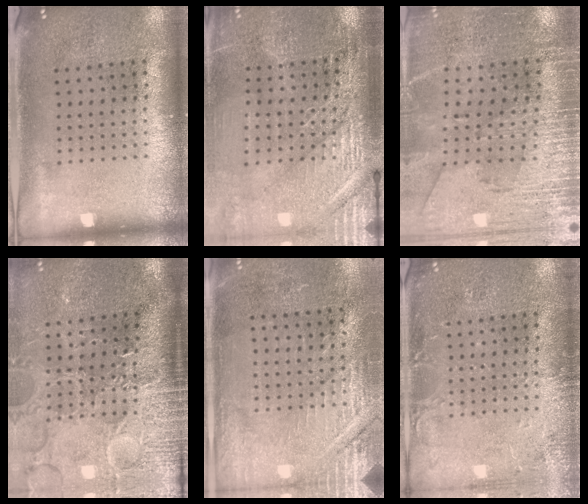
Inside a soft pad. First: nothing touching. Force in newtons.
{"total": 3.3, "press": 3.3, "slide": 0.0}
{"total": 2.9, "press": 2.8, "slide": 0.8}
{"total": 4.7, "press": 4.0, "slide": 2.4}
{"total": 2.8, "press": 2.8, "slide": 0.4}
{"total": 2.8, "press": 2.8, "slide": 0.4}